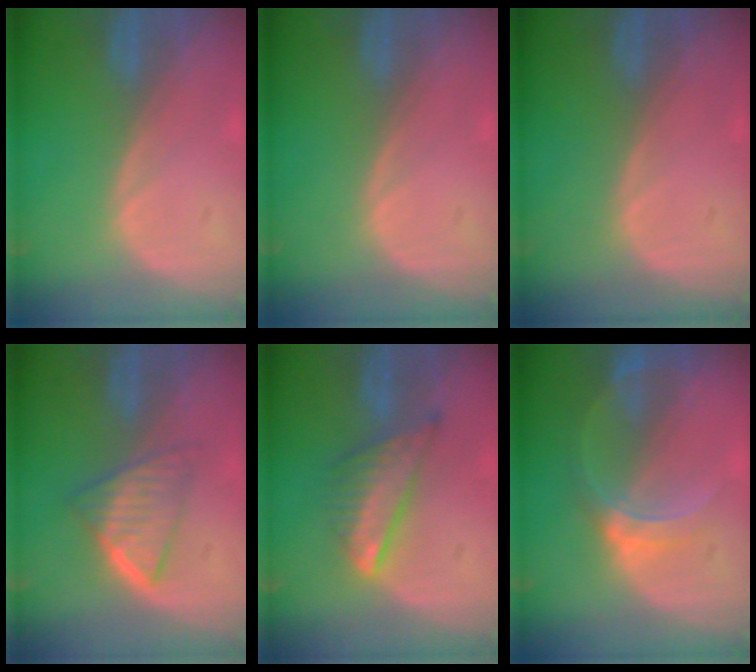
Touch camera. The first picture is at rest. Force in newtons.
{"total": 0.0}
{"total": 0.0}
{"total": 6.5, "press": 5.5, "slide": 3.5}
{"total": 7.5, "press": 6.4, "slide": 3.9}
{"total": 6.3, "press": 5.6, "slide": 2.8}